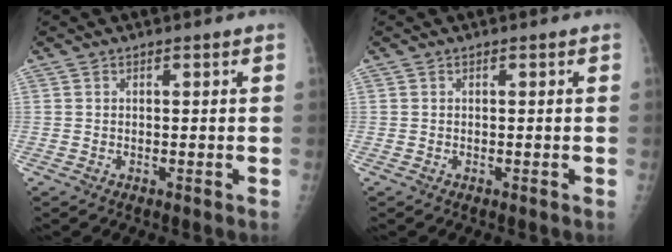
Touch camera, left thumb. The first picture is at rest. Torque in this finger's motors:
{"motor_torque": [0.01, 0.16, 0.12, 0.08, 0.02]}